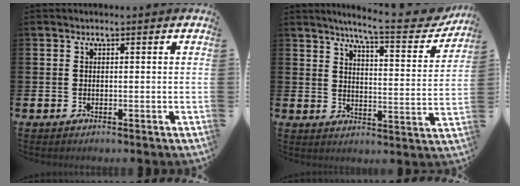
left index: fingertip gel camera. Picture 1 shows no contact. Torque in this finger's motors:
{"motor_torque": [0.41, -0.66, 0.08, 0.08]}